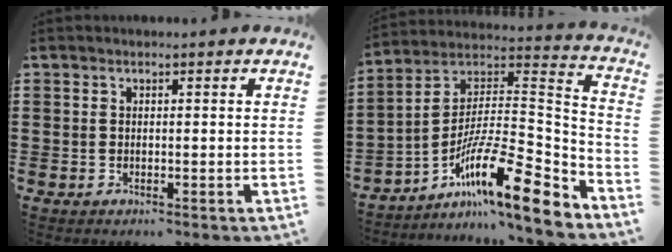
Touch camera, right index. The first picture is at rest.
{"total": 15.9, "force": [-9.7, 2.7, 12.4], "torque": [-0.200, -0.003, -0.174]}